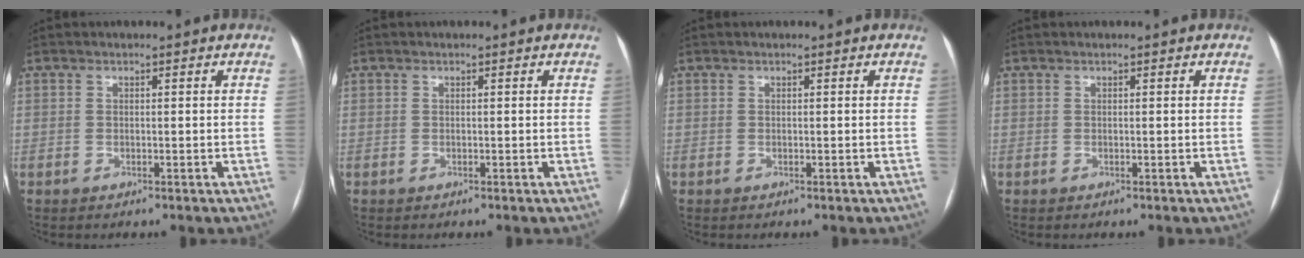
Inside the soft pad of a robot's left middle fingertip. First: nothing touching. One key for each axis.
{"total": 0.0}
{"total": 0.0}
{"total": 0.0}